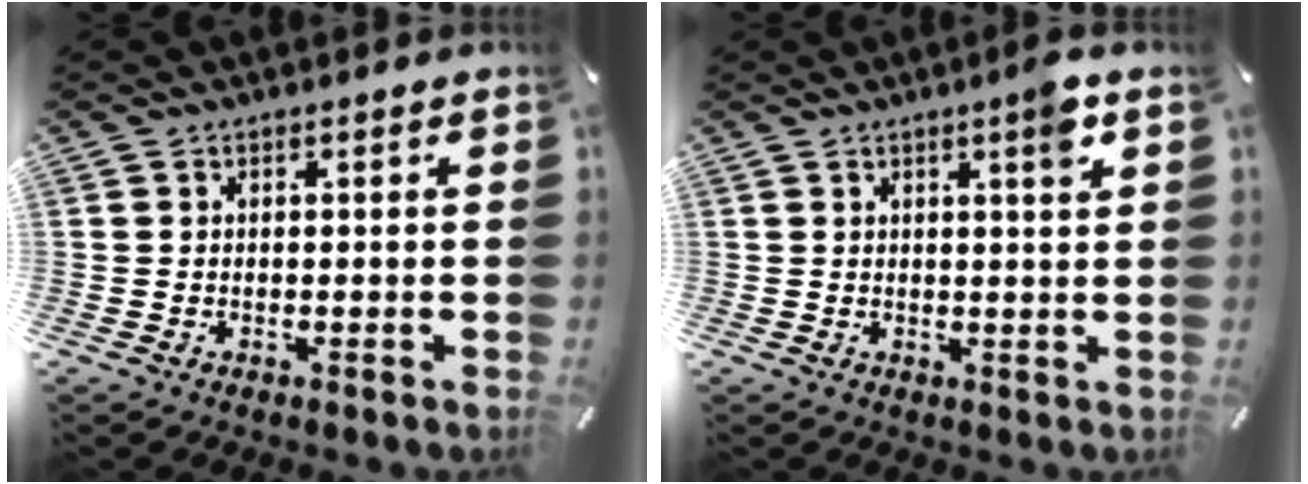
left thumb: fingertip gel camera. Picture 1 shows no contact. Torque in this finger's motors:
{"motor_torque": [0.70, 0.48, 0.74, -0.28, 0.13]}